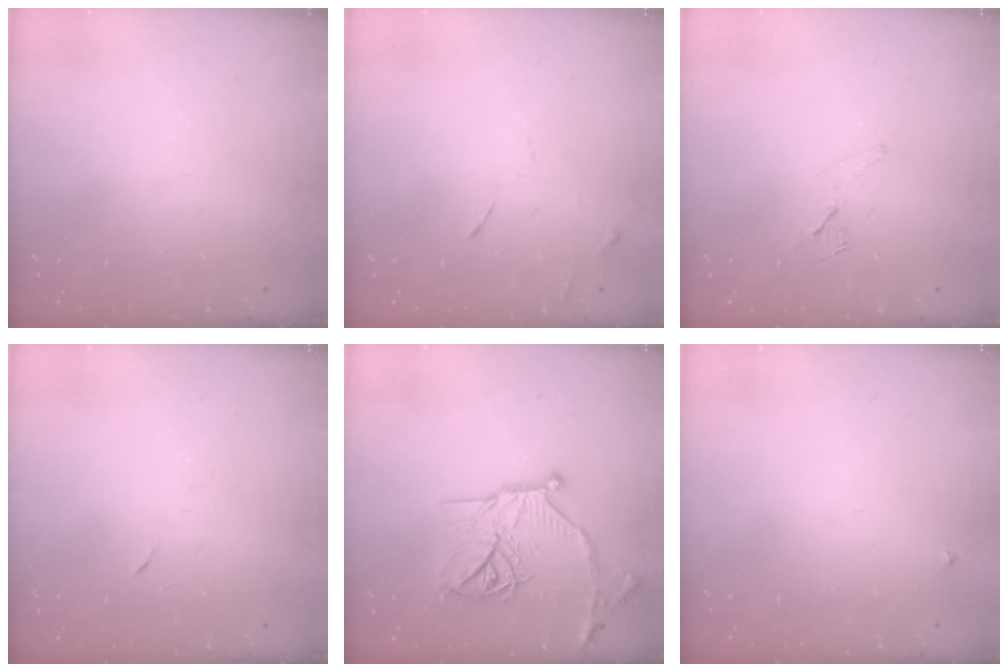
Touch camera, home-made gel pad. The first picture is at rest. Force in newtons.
{"total": 5.4, "press": 5.4, "slide": 0.7}
{"total": 6.7, "press": 6.0, "slide": 3.0}
{"total": 2.9, "press": 2.7, "slide": 1.0}
{"total": 19.6, "press": 19.5, "slide": 1.7}
{"total": 3.3, "press": 3.3, "slide": 0.5}